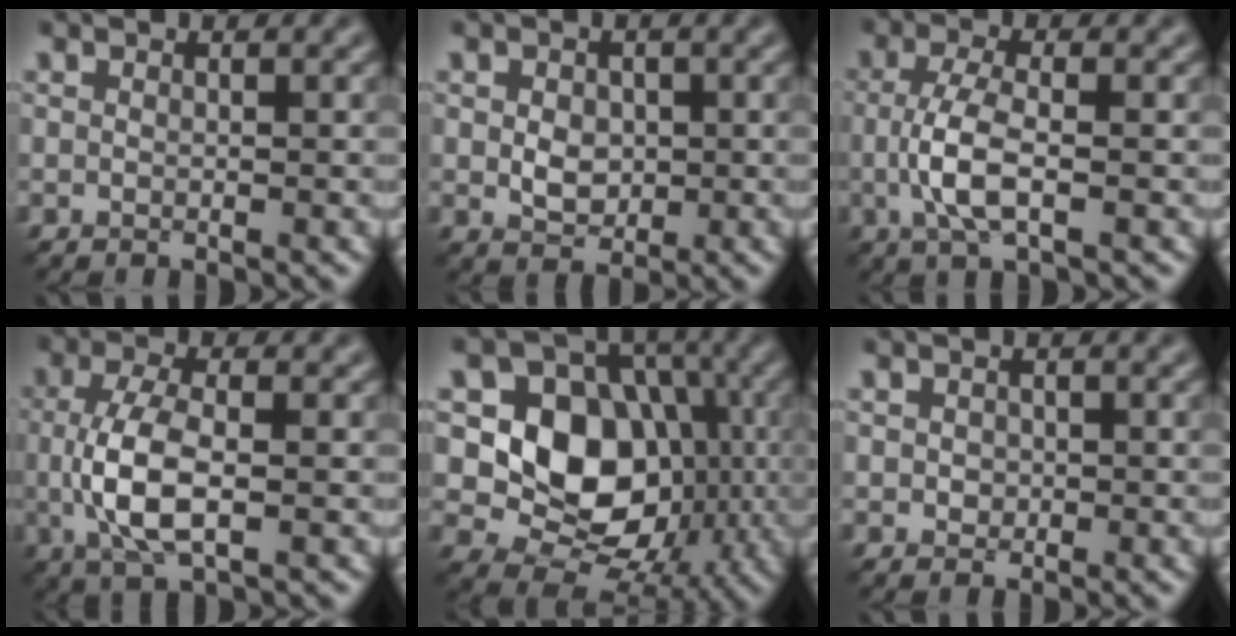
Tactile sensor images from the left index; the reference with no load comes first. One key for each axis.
{"total": 2.6, "fx": -0.1, "fy": 2.0, "fz": 1.8, "tx": -0.033, "ty": -0.003, "tz": -0.003}
{"total": 3.9, "fx": -0.7, "fy": 1.3, "fz": 3.6, "tx": -0.087, "ty": -0.002, "tz": -0.020}
{"total": 5.6, "fx": -0.5, "fy": 2.3, "fz": 5.1, "tx": -0.116, "ty": -0.003, "tz": -0.013}
{"total": 10.4, "fx": -0.7, "fy": 8.3, "fz": 6.3, "tx": -0.102, "ty": -0.009, "tz": -0.019}
{"total": 0.9, "fx": 0.0, "fy": 0.8, "fz": 0.4, "tx": -0.010, "ty": -0.002, "tz": -0.002}